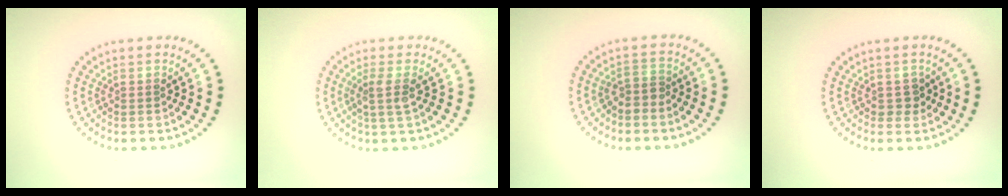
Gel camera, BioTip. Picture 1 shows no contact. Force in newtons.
{"total": 1.8, "press": 1.3, "slide": 1.2}
{"total": 1.6, "press": 1.2, "slide": 1.1}
{"total": 1.2, "press": 1.0, "slide": 0.6}